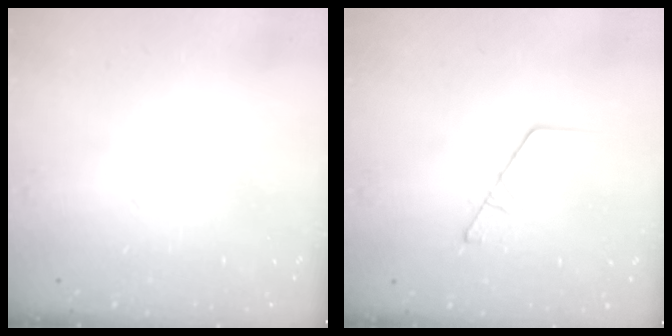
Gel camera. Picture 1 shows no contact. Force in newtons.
{"total": 2.5, "press": 2.5, "slide": 0.3}